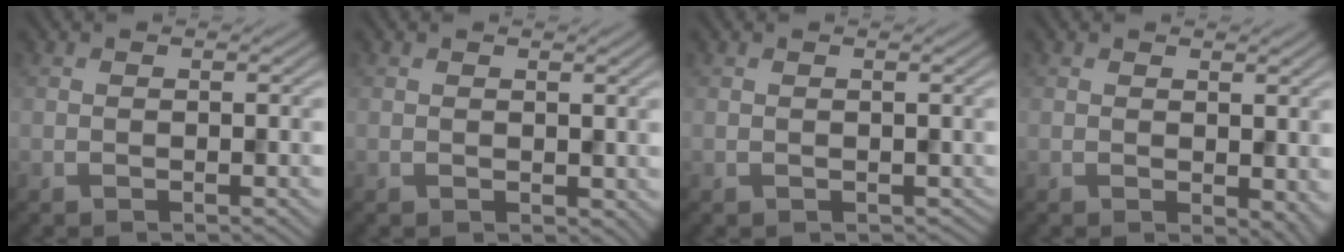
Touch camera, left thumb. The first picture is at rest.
{"total": 1.0, "force": [0.5, 0.7, 0.4], "torque": [-0.007, -0.005, 0.013]}
{"total": 0.8, "force": [0.2, 0.7, 0.1], "torque": [-0.006, -0.004, 0.006]}
{"total": 3.3, "force": [0.1, 2.1, 2.5], "torque": [-0.033, -0.011, 0.005]}